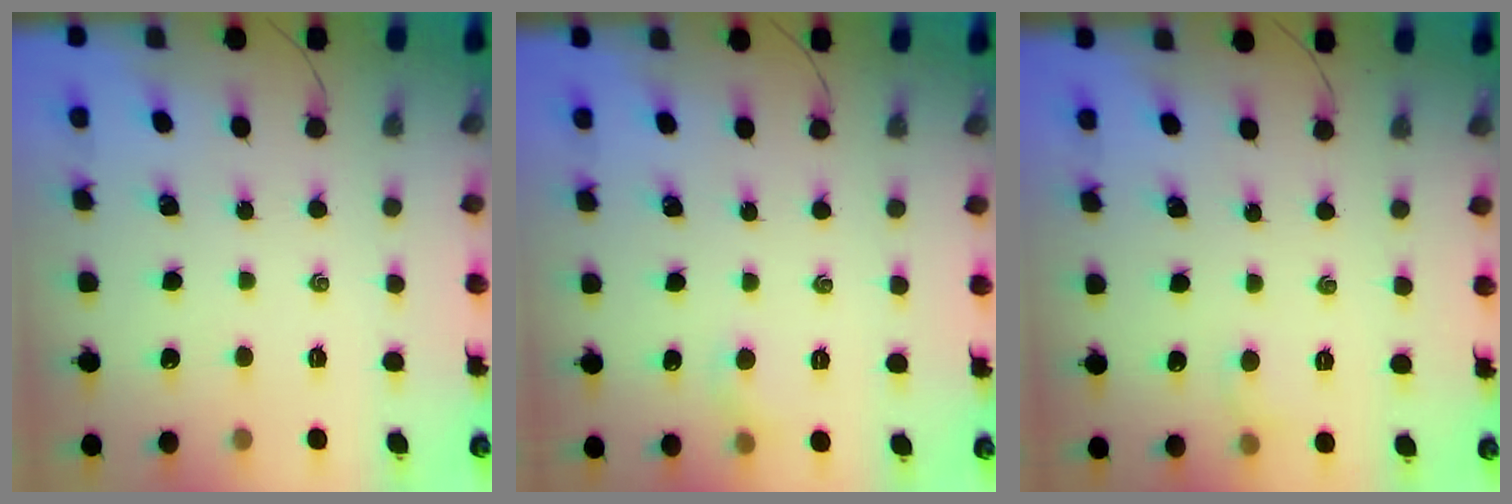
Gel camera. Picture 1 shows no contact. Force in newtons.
{"total": 4.5, "press": 4.2, "slide": 1.6}
{"total": 3.7, "press": 3.5, "slide": 1.2}